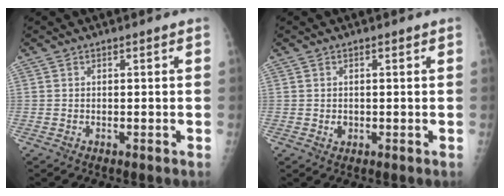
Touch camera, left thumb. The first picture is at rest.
{"total": 1.3, "force": [-0.1, 1.0, 0.7], "torque": [-0.007, 0.001, 0.000]}